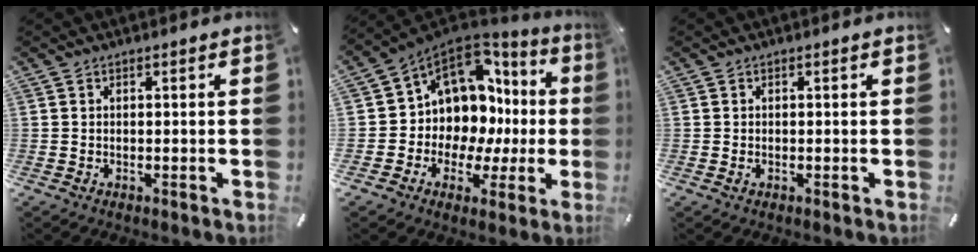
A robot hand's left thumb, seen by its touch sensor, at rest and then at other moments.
{"total": 10.5, "force": [3.4, 8.9, 4.5], "torque": [-0.081, -0.060, 0.067]}
{"total": 0.6, "force": [-0.1, 0.4, 0.4], "torque": [-0.009, 0.000, -0.003]}